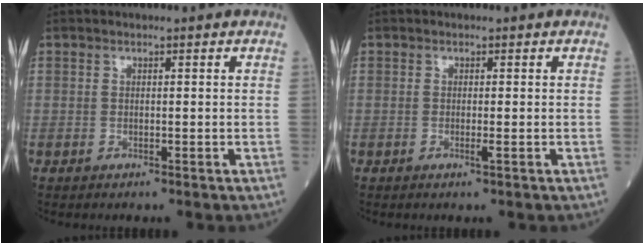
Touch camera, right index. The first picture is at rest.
{"total": 0.9, "force": [-0.3, -0.2, 0.8], "torque": [-0.017, -0.003, -0.006]}